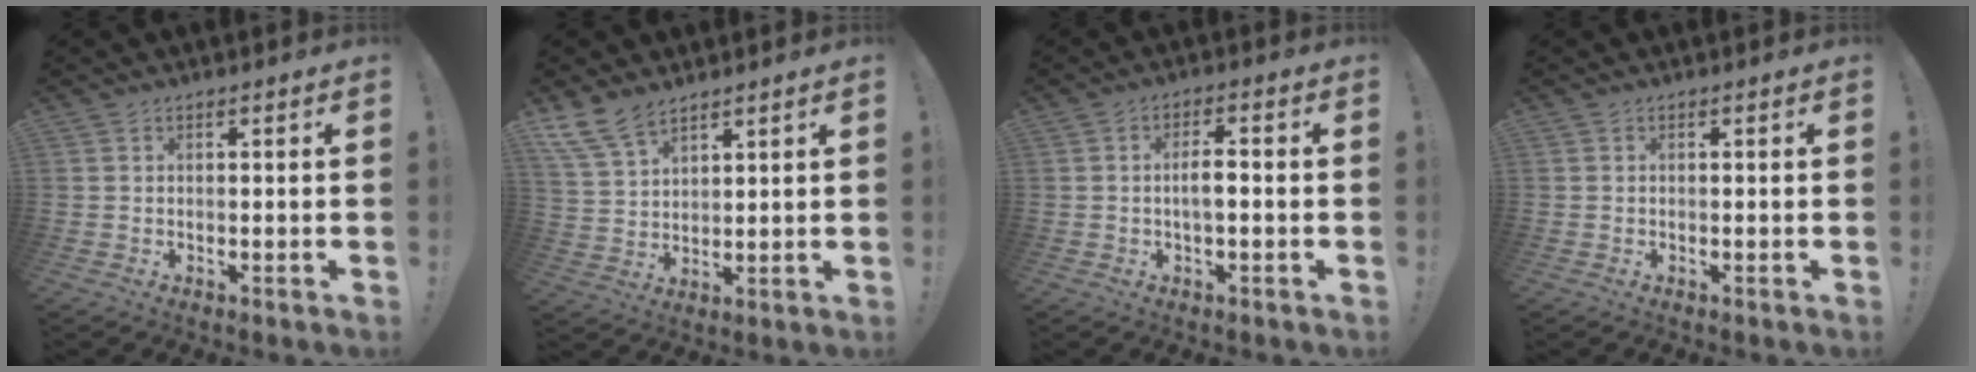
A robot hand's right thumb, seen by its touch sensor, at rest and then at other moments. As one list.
[{"total": 9.6, "force": [7.3, 4.6, 4.1], "torque": [-0.091, -0.033, 0.147]}, {"total": 4.4, "force": [-0.8, 1.3, 4.1], "torque": [-0.071, 0.007, -0.016]}, {"total": 0.0}]